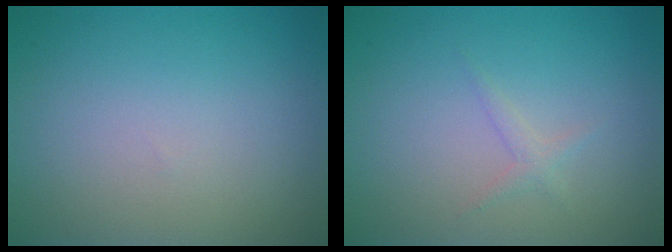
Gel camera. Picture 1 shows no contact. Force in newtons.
{"total": 0.9, "press": 0.9, "slide": 0.0}